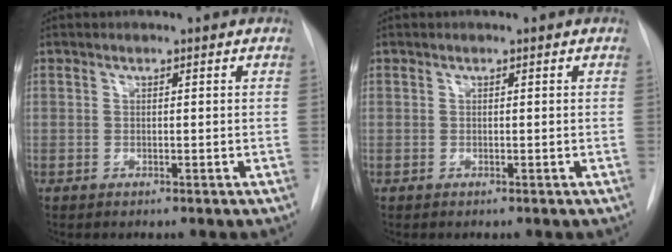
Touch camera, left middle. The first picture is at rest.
{"total": 0.0}